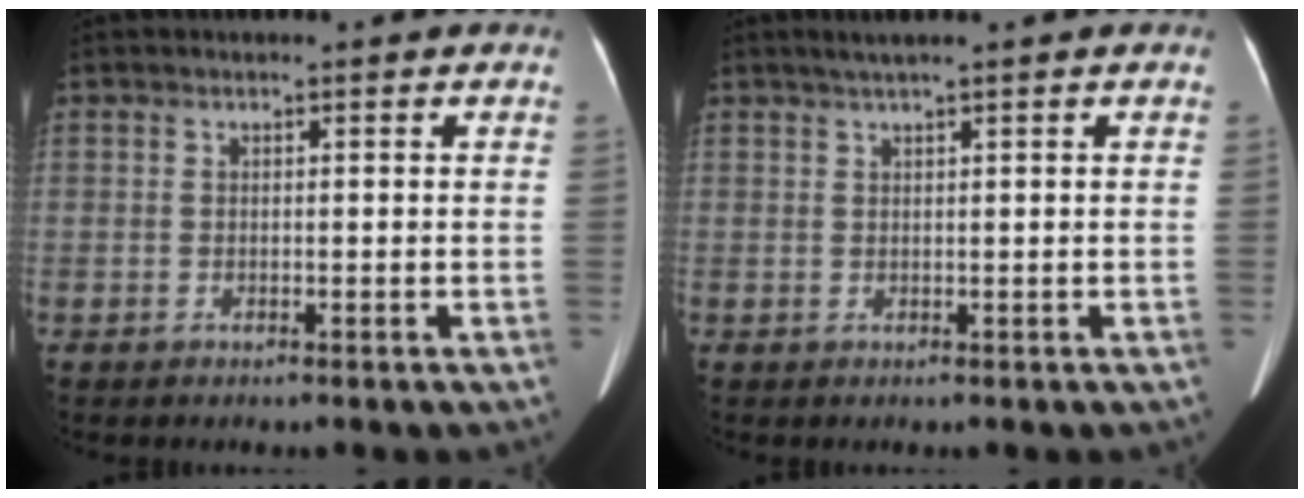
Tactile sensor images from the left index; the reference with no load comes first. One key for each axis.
{"total": 2.0, "fx": 1.4, "fy": -0.3, "fz": 1.4, "tx": -0.030, "ty": 0.009, "tz": 0.030}